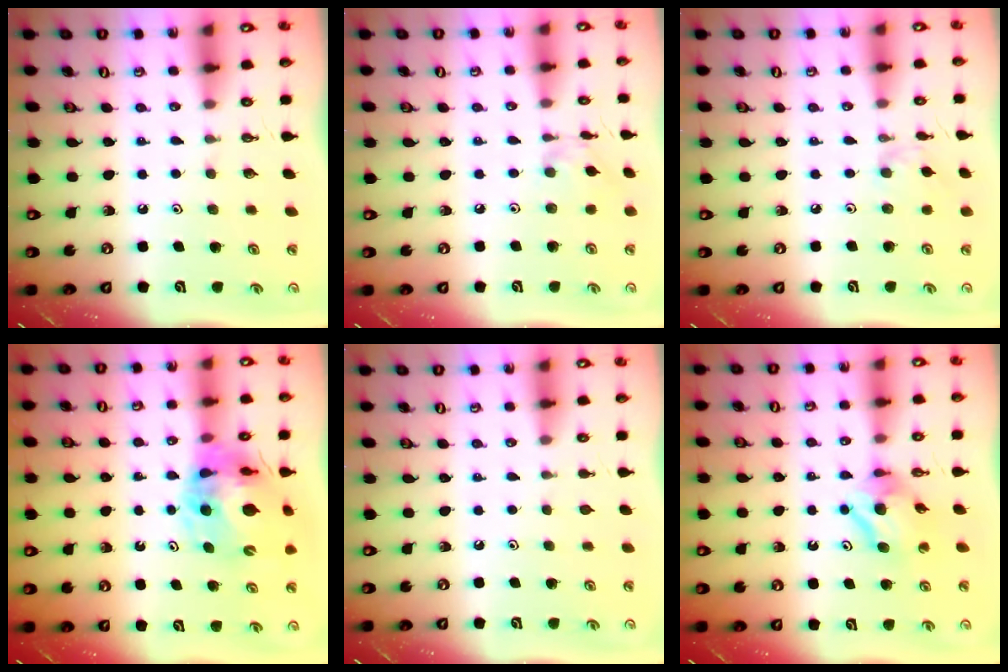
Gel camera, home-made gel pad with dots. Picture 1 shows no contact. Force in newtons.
{"total": 2.0, "press": 2.0, "slide": 0.2}
{"total": 1.8, "press": 1.8, "slide": 0.3}
{"total": 16.1, "press": 16.0, "slide": 1.6}
{"total": 0.6, "press": 0.6, "slide": 0.2}
{"total": 7.7, "press": 7.6, "slide": 0.6}